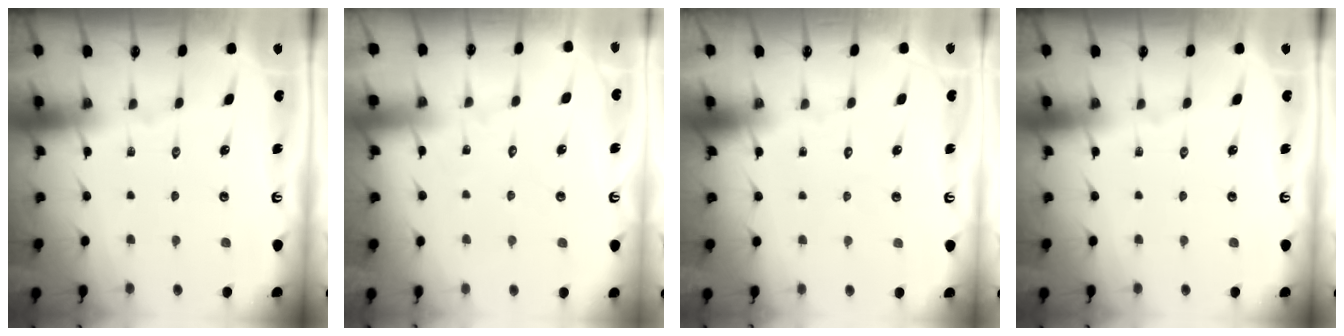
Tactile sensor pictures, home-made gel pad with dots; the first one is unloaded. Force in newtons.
{"total": 4.8, "press": 4.8, "slide": 0.3}
{"total": 1.6, "press": 1.6, "slide": 0.0}
{"total": 0.0}